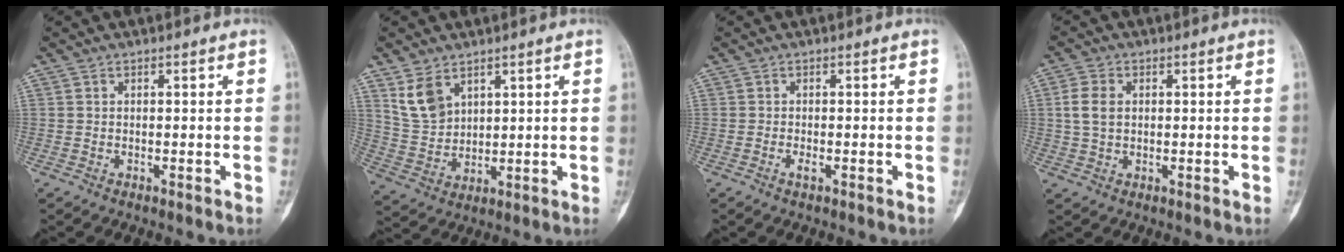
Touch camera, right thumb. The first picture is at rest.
{"total": 7.6, "force": [4.3, 4.9, 3.9], "torque": [-0.063, -0.019, 0.101]}
{"total": 0.7, "force": [-0.4, 0.1, 0.6], "torque": [-0.012, -0.003, -0.011]}
{"total": 4.8, "force": [0.7, 3.3, 3.3], "torque": [-0.065, 0.003, 0.013]}